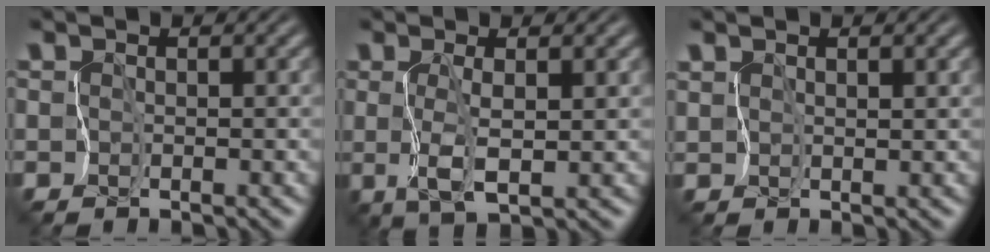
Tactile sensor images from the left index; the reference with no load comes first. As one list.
[{"total": 2.4, "force": [0.7, 0.2, 2.3], "torque": [-0.053, 0.000, 0.022]}, {"total": 1.0, "force": [0.9, -0.2, 0.0], "torque": [-0.002, 0.005, 0.022]}]